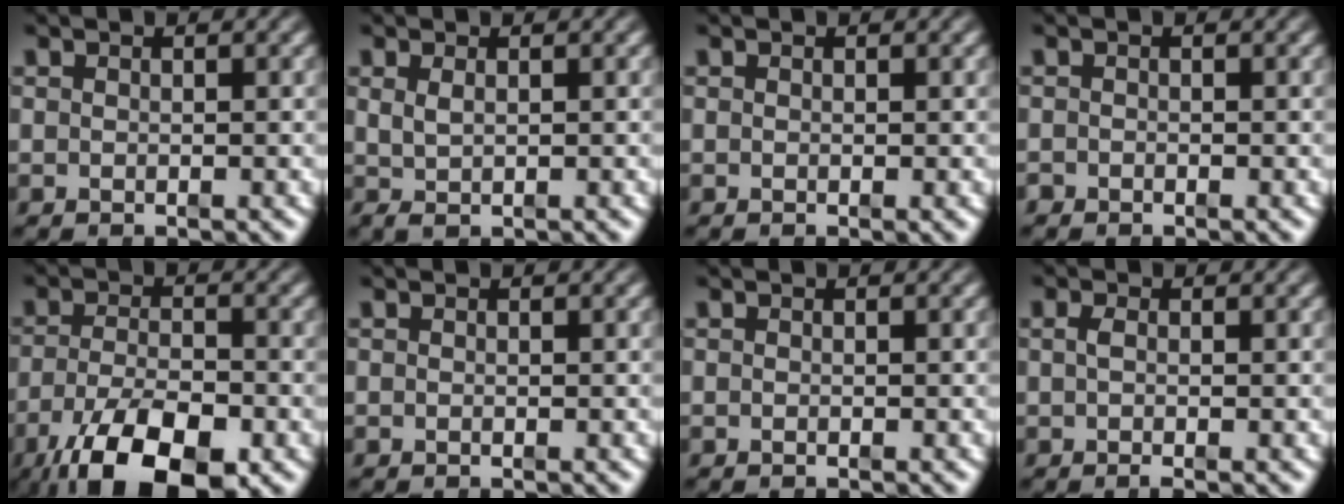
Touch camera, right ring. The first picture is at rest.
{"total": 0.9, "force": [0.4, 0.2, 0.8], "torque": [-0.017, -0.012, 0.018]}
{"total": 0.0}
{"total": 0.7, "force": [-0.6, 0.1, -0.1], "torque": [0.002, -0.008, -0.009]}
{"total": 10.3, "force": [-5.6, 4.7, 7.2], "torque": [-0.131, -0.049, -0.061]}
{"total": 0.0}
{"total": 0.0}
{"total": 1.0, "force": [-0.5, -0.3, 0.8], "torque": [-0.013, -0.006, -0.005]}